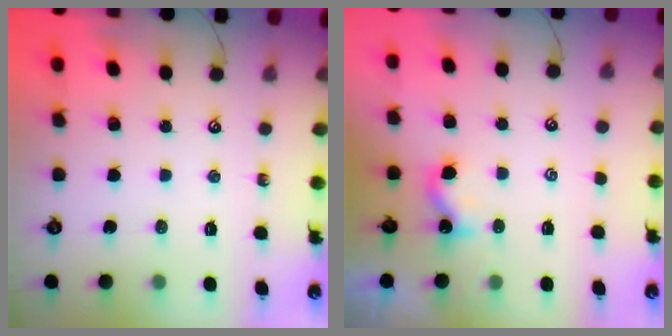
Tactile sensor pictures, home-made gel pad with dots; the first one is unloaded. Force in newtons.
{"total": 1.7, "press": 1.7, "slide": 0.2}